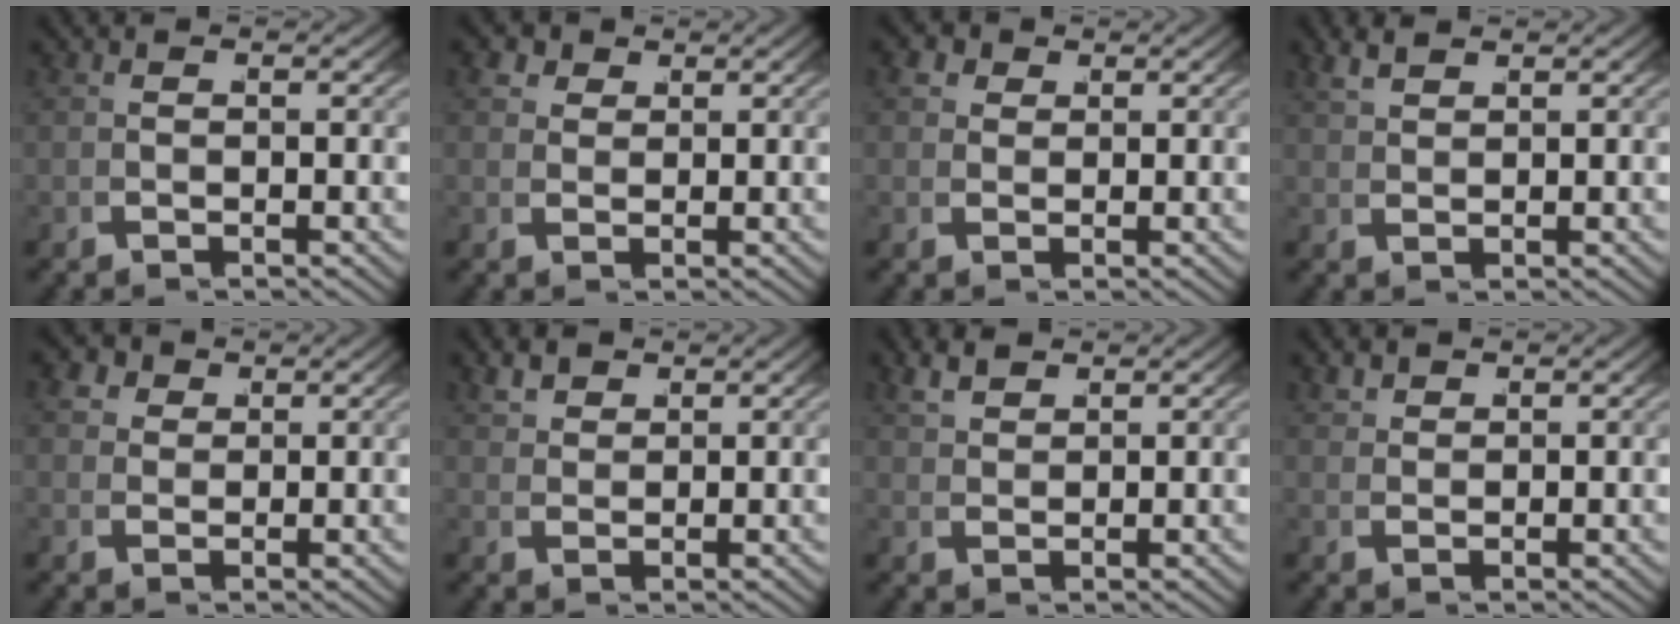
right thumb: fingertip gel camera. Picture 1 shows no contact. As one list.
[{"total": 2.8, "force": [1.6, 2.2, 0.9], "torque": [-0.025, -0.003, 0.032]}, {"total": 2.6, "force": [1.3, 2.2, 0.8], "torque": [-0.023, -0.002, 0.023]}, {"total": 1.9, "force": [1.9, 0.0, 0.1], "torque": [-0.004, 0.009, 0.043]}, {"total": 3.7, "force": [1.8, 3.0, 1.3], "torque": [-0.038, -0.005, 0.034]}, {"total": 2.3, "force": [2.1, 0.7, 0.4], "torque": [-0.004, 0.005, 0.045]}, {"total": 2.2, "force": [2.2, 0.1, 0.2], "torque": [-0.005, 0.008, 0.049]}, {"total": 1.7, "force": [1.7, 0.4, 0.1], "torque": [0.000, 0.004, 0.037]}]